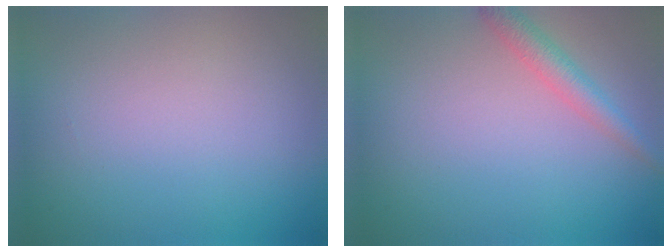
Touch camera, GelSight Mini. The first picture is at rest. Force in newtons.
{"total": 2.3, "press": 2.3, "slide": 0.1}